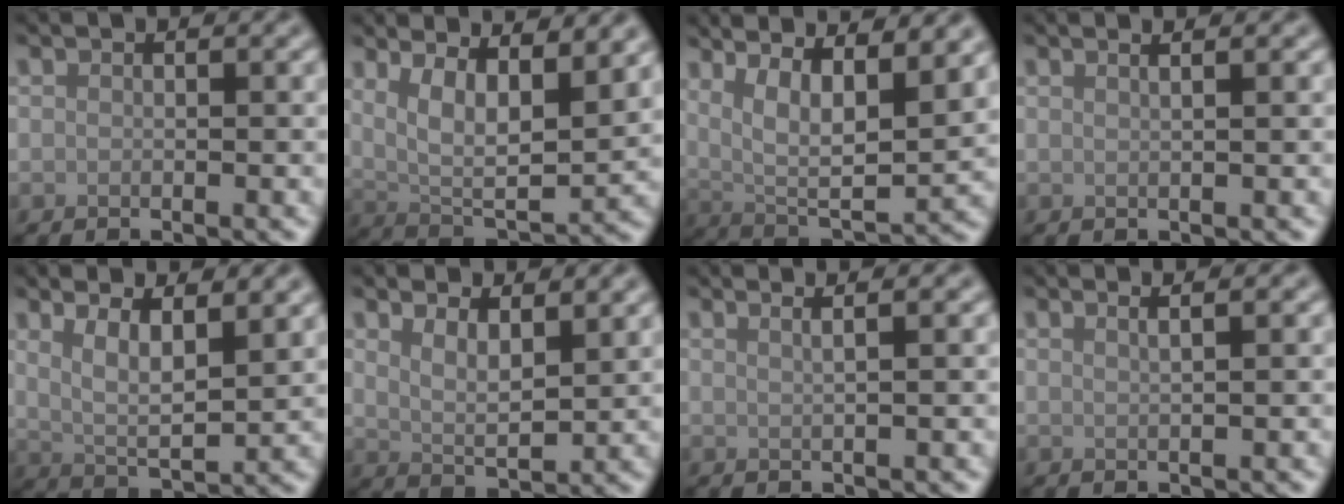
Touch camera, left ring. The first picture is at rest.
{"total": 9.5, "force": [4.5, 3.2, 7.7], "torque": [-0.123, 0.001, 0.073]}
{"total": 12.2, "force": [5.8, 4.0, 9.9], "torque": [-0.161, 0.011, 0.084]}
{"total": 2.6, "force": [1.5, 1.2, 1.7], "torque": [0.002, 0.009, -0.011]}
{"total": 5.9, "force": [2.6, 1.9, 4.9], "torque": [-0.085, -0.004, 0.048]}
{"total": 3.9, "force": [2.5, 1.5, 2.6], "torque": [-0.052, -0.005, 0.049]}
{"total": 3.6, "force": [2.2, 1.6, 2.4], "torque": [-0.006, 0.027, -0.007]}
{"total": 3.0, "force": [1.8, 1.3, 2.0], "torque": [-0.001, 0.016, -0.008]}